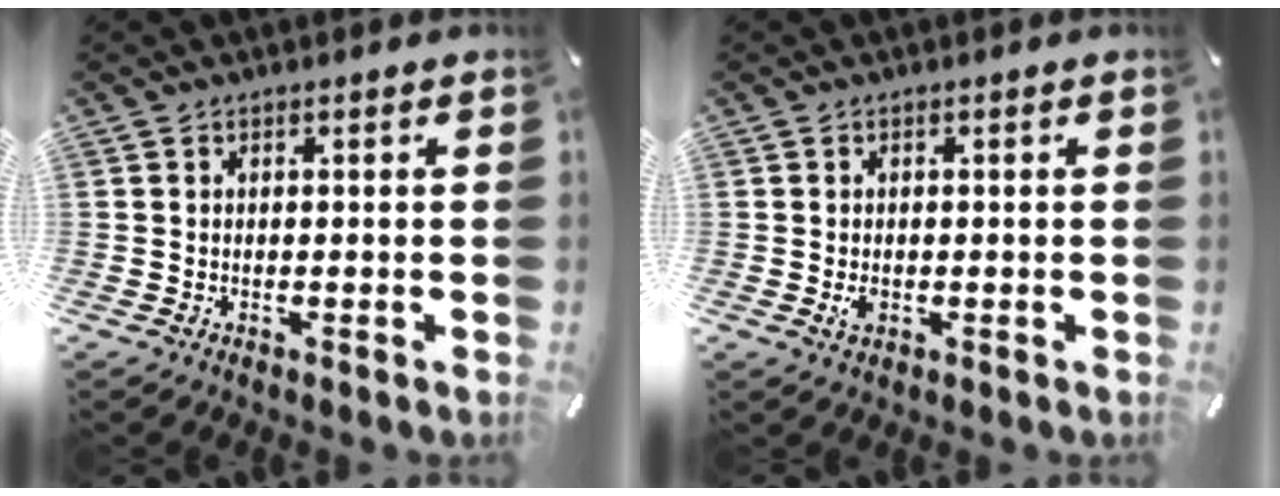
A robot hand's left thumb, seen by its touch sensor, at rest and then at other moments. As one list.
[{"total": 1.8, "force": [-0.3, 1.3, 1.3], "torque": [-0.030, -0.002, -0.007]}]